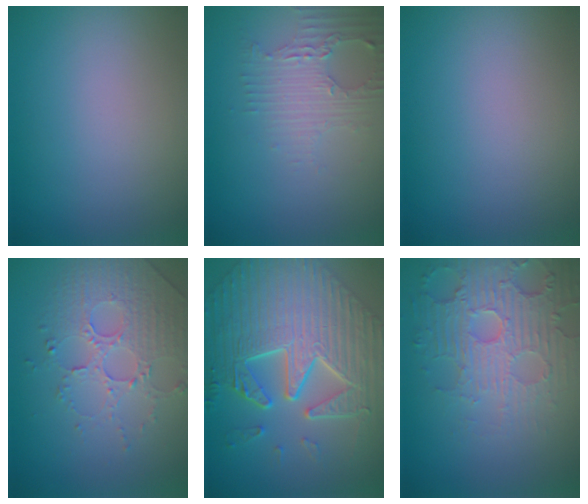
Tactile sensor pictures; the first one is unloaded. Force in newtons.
{"total": 3.3, "press": 2.6, "slide": 2.0}
{"total": 0.0}
{"total": 5.1, "press": 3.5, "slide": 3.7}
{"total": 10.1, "press": 7.5, "slide": 6.8}
{"total": 4.5, "press": 4.4, "slide": 0.6}